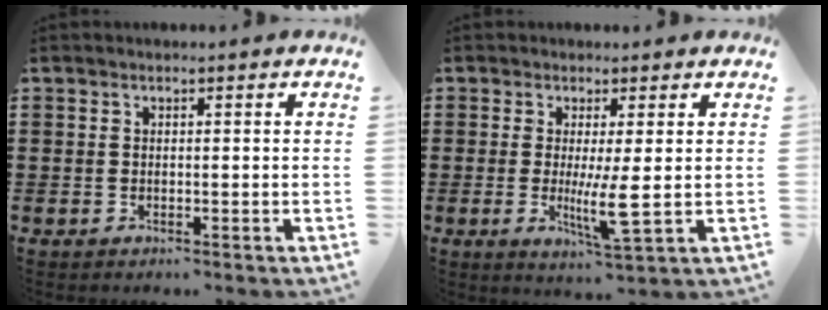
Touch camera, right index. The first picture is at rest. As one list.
[{"total": 5.4, "force": [-0.2, 0.3, 5.4], "torque": [-0.089, -0.017, -0.004]}]